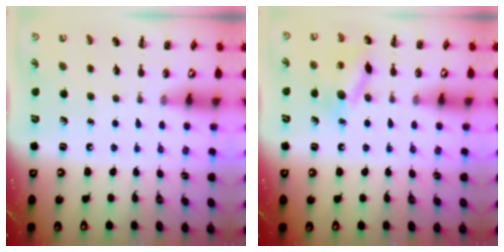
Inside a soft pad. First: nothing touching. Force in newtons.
{"total": 12.0, "press": 11.9, "slide": 1.8}